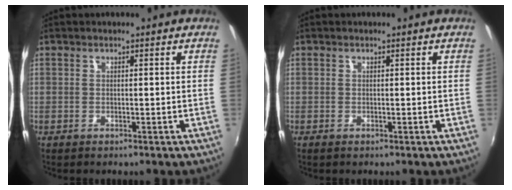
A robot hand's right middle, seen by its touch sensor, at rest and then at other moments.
{"total": 0.0}